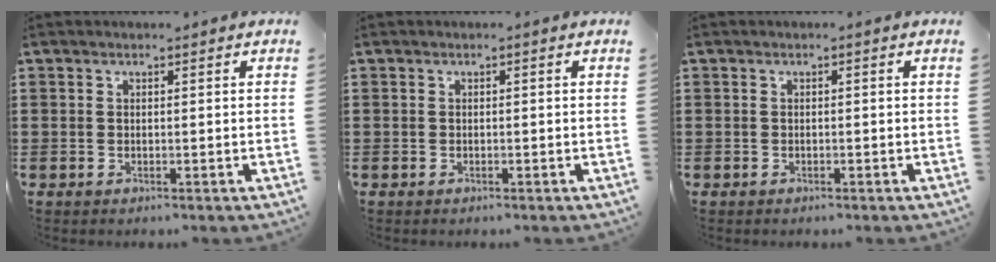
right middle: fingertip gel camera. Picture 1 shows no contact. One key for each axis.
{"total": 0.0}
{"total": 0.0}